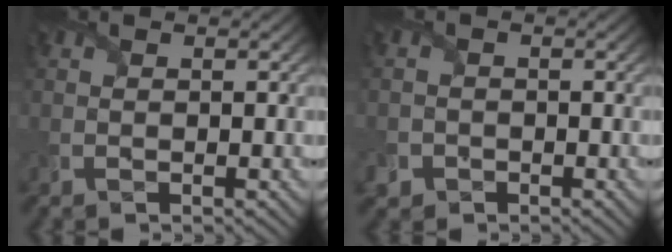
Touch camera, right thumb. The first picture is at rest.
{"total": 2.5, "force": [-1.5, 2.0, 0.4], "torque": [-0.010, -0.002, -0.031]}